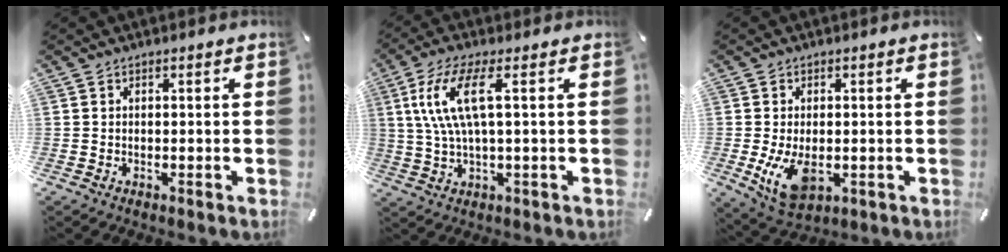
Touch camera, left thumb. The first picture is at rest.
{"total": 10.8, "force": [2.7, 3.1, 10.0], "torque": [-0.219, -0.006, 0.040]}
{"total": 7.7, "force": [-1.1, 4.9, 5.8], "torque": [-0.120, -0.010, -0.019]}